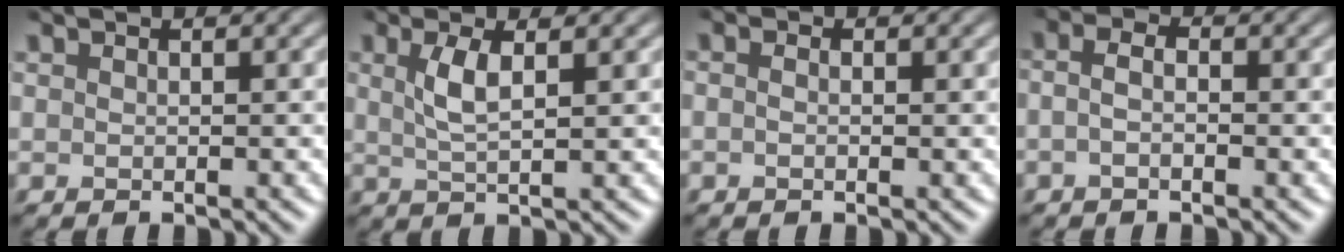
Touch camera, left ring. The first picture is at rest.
{"total": 2.1, "force": [0.2, 0.5, 2.1], "torque": [-0.040, -0.008, 0.001]}
{"total": 0.6, "force": [-0.5, 0.3, 0.1], "torque": [-0.001, -0.002, -0.013]}
{"total": 2.1, "force": [-0.9, 1.3, 1.4], "torque": [-0.011, 0.000, -0.032]}